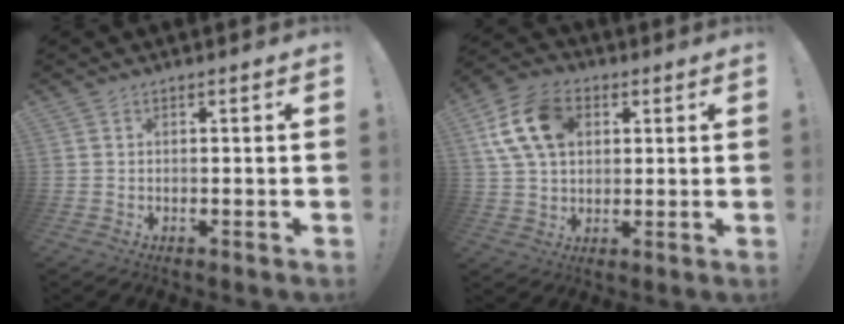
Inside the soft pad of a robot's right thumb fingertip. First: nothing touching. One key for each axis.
{"total": 14.8, "fx": 4.8, "fy": 10.5, "fz": 9.3, "tx": -0.163, "ty": -0.004, "tz": 0.096}